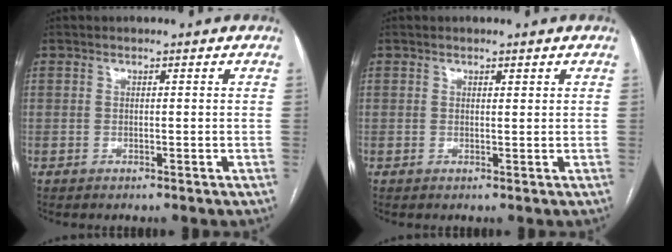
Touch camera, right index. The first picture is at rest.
{"total": 0.6, "force": [0.4, 0.2, 0.4], "torque": [-0.008, -0.003, 0.006]}